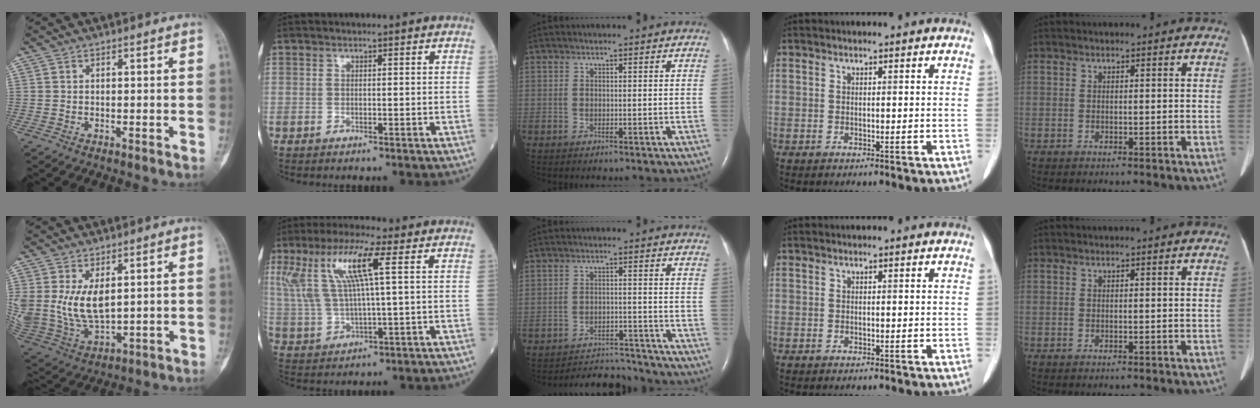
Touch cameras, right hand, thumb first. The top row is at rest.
{"thumb": {"total": 11.8, "force": [2.8, 6.6, 9.3], "torque": [-0.184, -0.020, 0.077]}, "index": {"total": 11.9, "force": [4.2, 1.3, 11.0], "torque": [-0.250, 0.018, 0.081]}, "middle": {"total": 7.5, "force": [-7.4, 0.8, -0.6], "torque": [0.005, 0.005, -0.113]}}